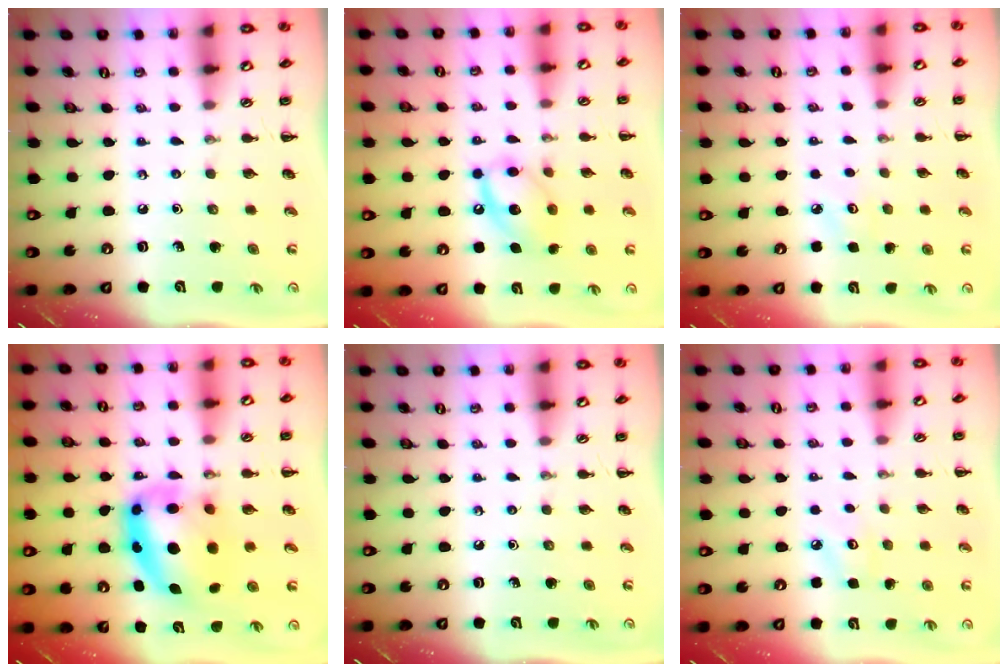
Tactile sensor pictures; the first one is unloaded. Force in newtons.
{"total": 13.2, "press": 13.1, "slide": 1.9}
{"total": 2.7, "press": 2.6, "slide": 0.7}
{"total": 11.7, "press": 11.3, "slide": 2.8}
{"total": 0.0}
{"total": 3.8, "press": 3.6, "slide": 1.1}